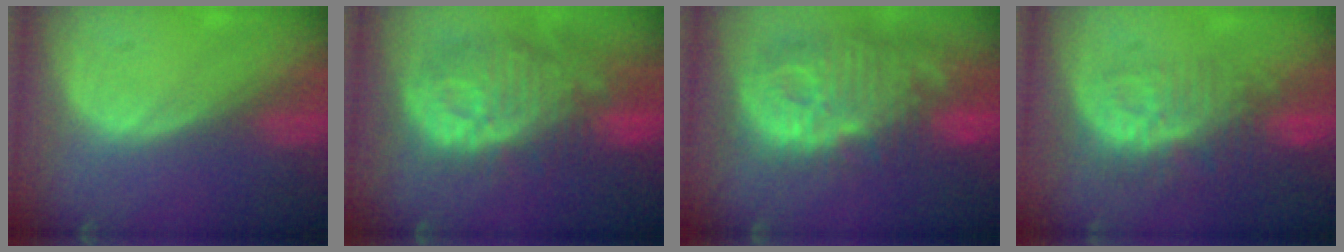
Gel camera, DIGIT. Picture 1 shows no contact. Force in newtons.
{"total": 12.5, "press": 11.1, "slide": 5.6}
{"total": 13.8, "press": 12.0, "slide": 6.7}
{"total": 9.5, "press": 8.5, "slide": 4.1}